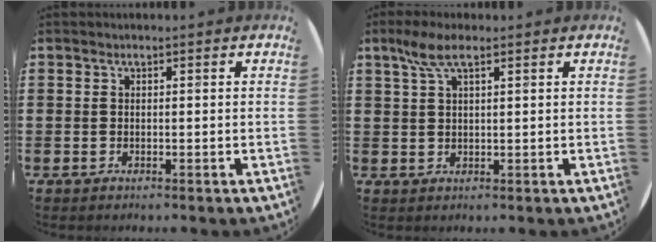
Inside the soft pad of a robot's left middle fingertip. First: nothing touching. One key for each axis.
{"total": 4.3, "fx": 2.6, "fy": 1.2, "fz": 3.3, "tx": -0.070, "ty": 0.007, "tz": 0.045}